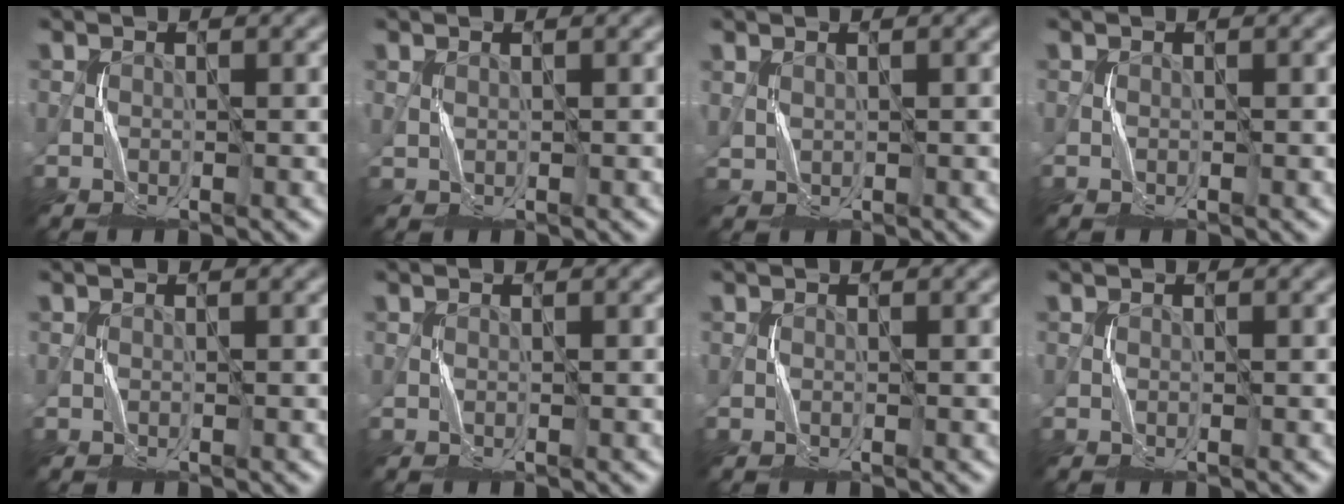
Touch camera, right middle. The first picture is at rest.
{"total": 0.0}
{"total": 0.6, "force": [0.5, 0.2, 0.2], "torque": [-0.010, -0.005, 0.016]}
{"total": 0.0}
{"total": 0.0}
{"total": 0.0}
{"total": 0.0}
{"total": 0.0}